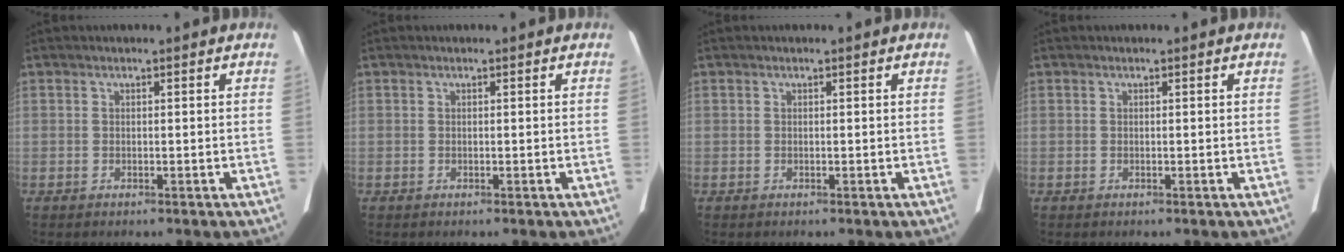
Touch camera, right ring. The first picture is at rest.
{"total": 0.0}
{"total": 0.0}
{"total": 0.0}